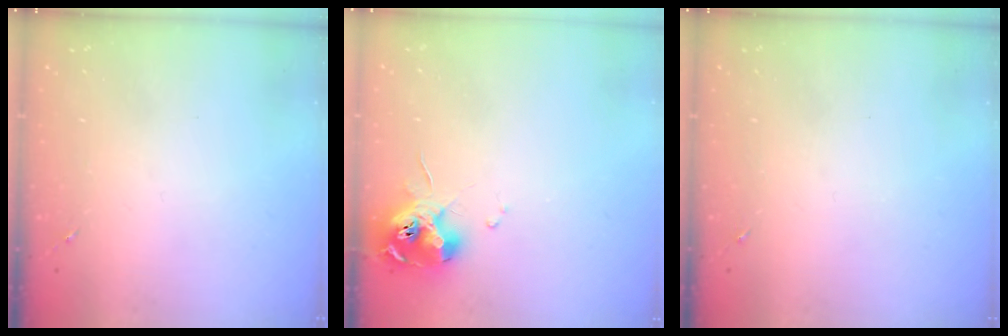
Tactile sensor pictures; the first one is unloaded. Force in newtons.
{"total": 13.5, "press": 13.5, "slide": 1.2}
{"total": 0.0}